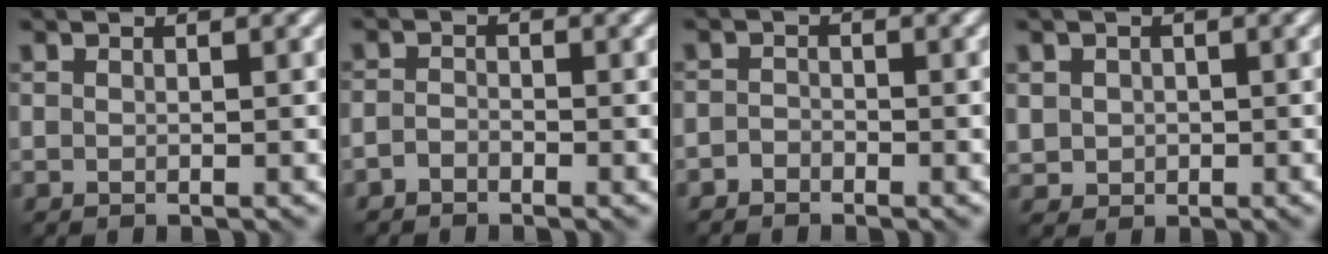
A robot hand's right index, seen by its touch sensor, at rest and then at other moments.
{"total": 1.0, "force": [-0.8, 0.5, 0.4], "torque": [-0.007, 0.001, -0.020]}
{"total": 1.1, "force": [-0.9, 0.6, 0.2], "torque": [-0.001, 0.002, -0.020]}
{"total": 1.7, "force": [0.1, 1.7, 0.3], "torque": [-0.002, -0.005, 0.007]}